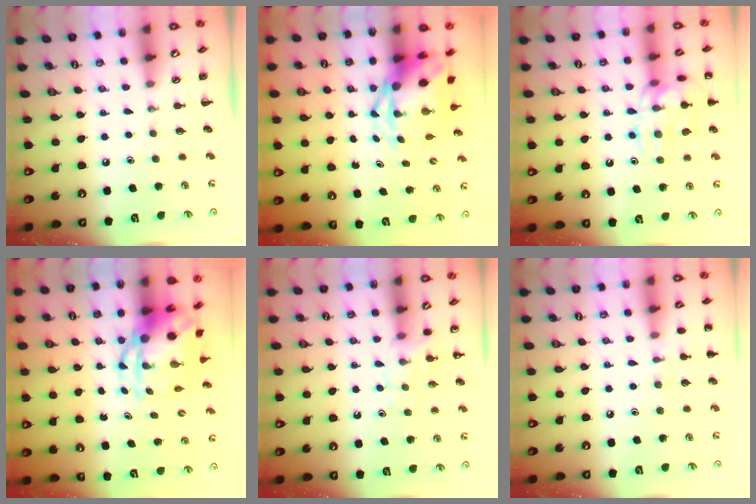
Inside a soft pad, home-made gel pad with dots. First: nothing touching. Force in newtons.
{"total": 6.0, "press": 5.9, "slide": 1.4}
{"total": 14.4, "press": 14.3, "slide": 1.4}
{"total": 7.5, "press": 7.3, "slide": 2.0}
{"total": 6.5, "press": 6.3, "slide": 1.7}
{"total": 6.4, "press": 6.1, "slide": 1.8}